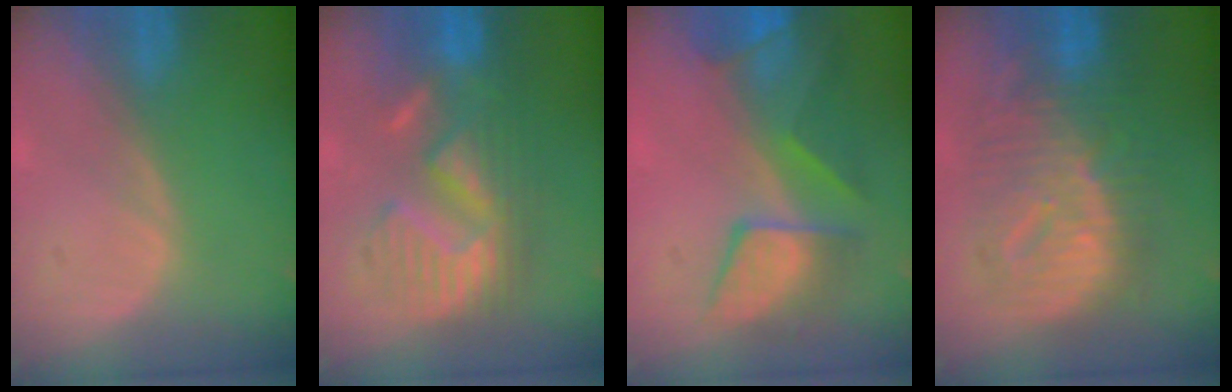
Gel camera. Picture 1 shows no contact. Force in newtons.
{"total": 9.9, "press": 9.9, "slide": 0.5}
{"total": 8.4, "press": 8.1, "slide": 2.2}
{"total": 12.0, "press": 11.9, "slide": 1.3}